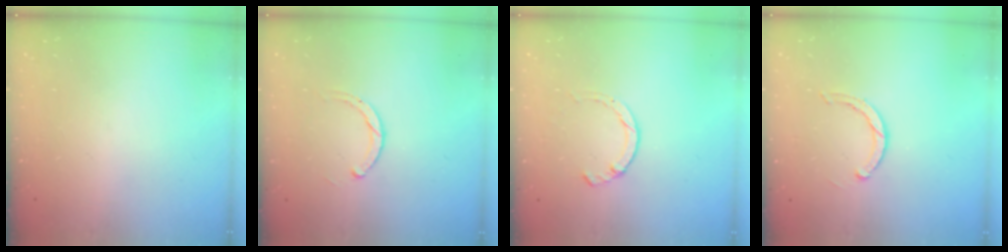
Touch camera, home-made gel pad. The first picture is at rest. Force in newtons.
{"total": 1.8, "press": 1.8, "slide": 0.2}
{"total": 2.3, "press": 2.3, "slide": 0.5}
{"total": 2.8, "press": 2.8, "slide": 0.2}